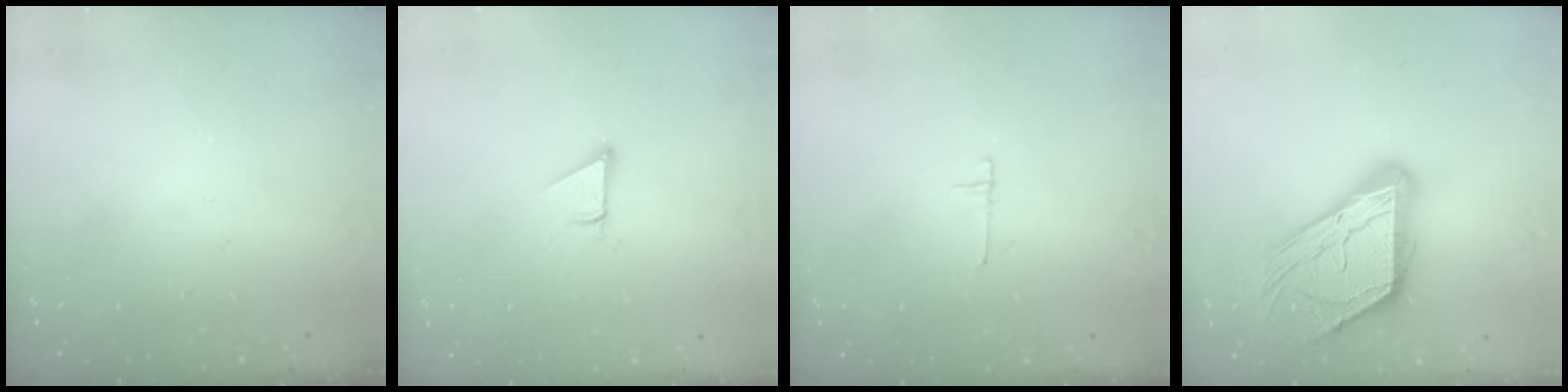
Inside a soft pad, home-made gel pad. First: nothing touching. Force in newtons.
{"total": 1.6, "press": 1.6, "slide": 0.2}
{"total": 4.5, "press": 4.5, "slide": 0.4}
{"total": 19.1, "press": 19.0, "slide": 1.7}